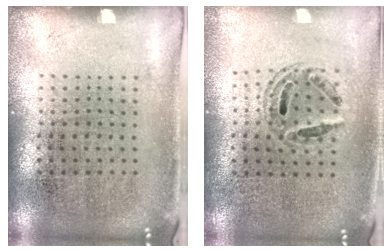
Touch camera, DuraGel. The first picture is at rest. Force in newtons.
{"total": 0.7, "press": 0.7, "slide": 0.2}